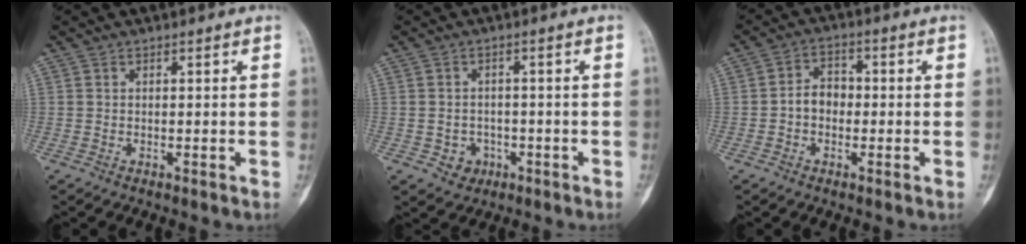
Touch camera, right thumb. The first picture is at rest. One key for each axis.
{"total": 3.6, "fx": -1.4, "fy": 3.2, "fz": 1.1, "tx": 0.005, "ty": 0.010, "tz": -0.014}
{"total": 4.8, "fx": -0.8, "fy": 3.6, "fz": 3.0, "tx": -0.031, "ty": 0.021, "tz": -0.025}